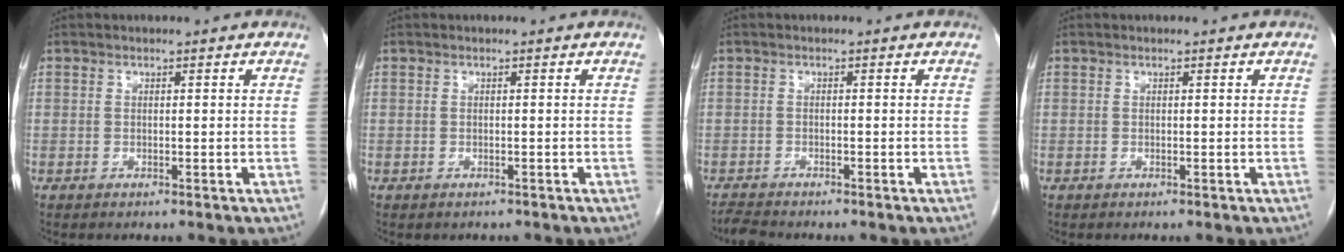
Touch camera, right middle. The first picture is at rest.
{"total": 0.5, "force": [-0.4, 0.3, 0.0], "torque": [-0.007, 0.001, -0.007]}
{"total": 2.2, "force": [-2.1, 0.2, 0.5], "torque": [-0.012, -0.010, -0.038]}
{"total": 0.0}